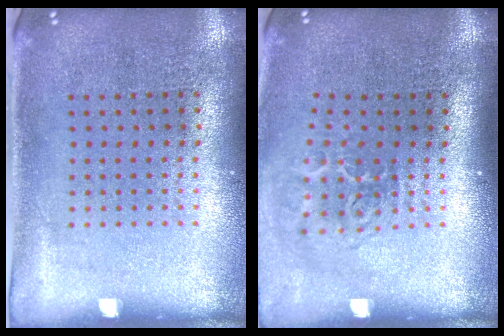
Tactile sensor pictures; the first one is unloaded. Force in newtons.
{"total": 2.0, "press": 1.3, "slide": 1.5}